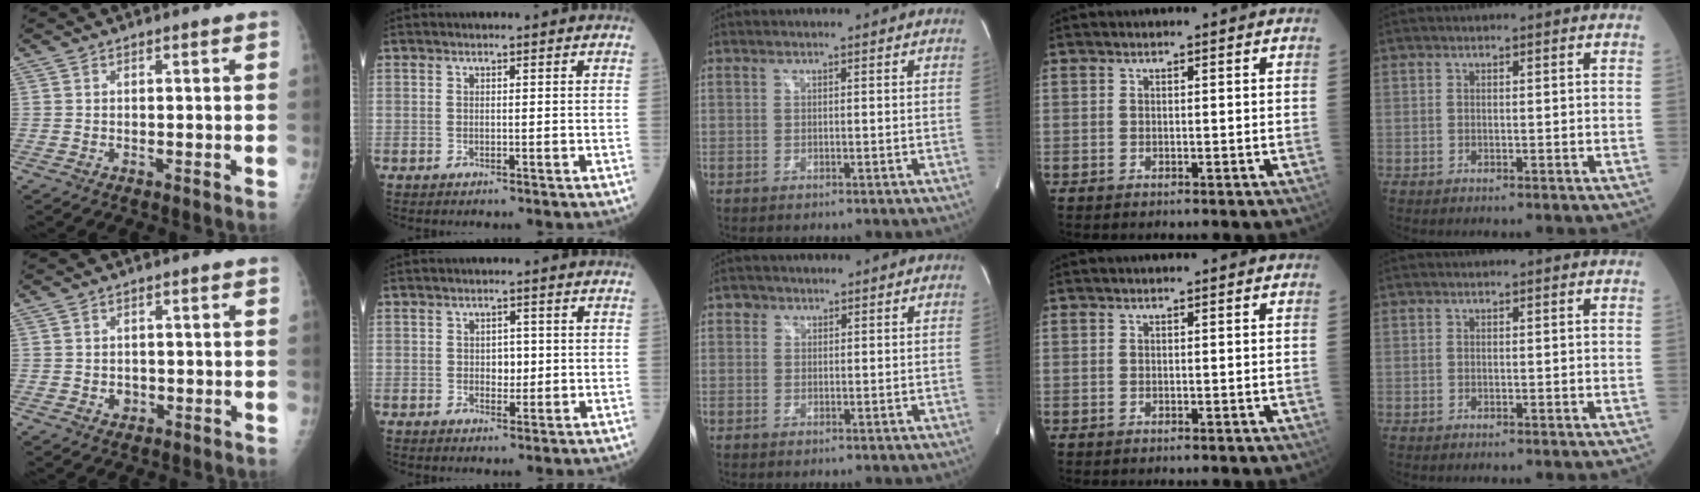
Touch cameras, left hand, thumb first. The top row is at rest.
{"thumb": {"total": 1.9, "force": [-0.6, 1.6, 0.6], "torque": [0.002, 0.003, -0.006]}, "index": {"total": 2.5, "force": [0.0, 1.7, 1.8], "torque": [-0.024, 0.002, 0.002]}, "middle": {"total": 1.3, "force": [0.6, 1.1, 0.1], "torque": [0.006, 0.004, 0.006]}}